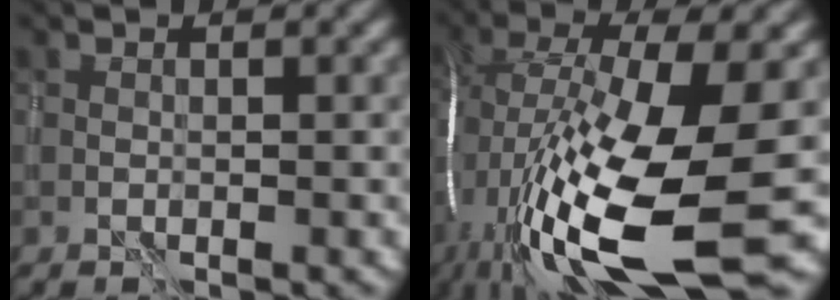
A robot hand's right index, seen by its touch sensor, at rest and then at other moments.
{"total": 18.0, "force": [-4.2, 6.1, 16.4], "torque": [-0.334, -0.017, -0.071]}